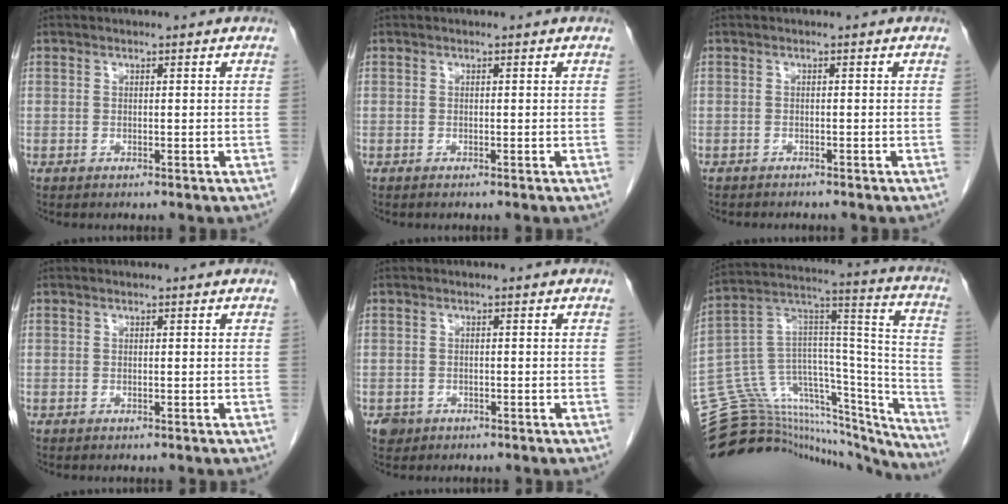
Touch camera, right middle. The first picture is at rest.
{"total": 0.0}
{"total": 2.3, "force": [-2.1, 0.6, 0.6], "torque": [-0.013, -0.003, -0.025]}
{"total": 0.0}
{"total": 1.7, "force": [-1.0, 1.4, 0.2], "torque": [-0.005, 0.005, -0.013]}
{"total": 35.2, "force": [-32.3, 8.3, 11.2], "torque": [-0.135, 0.035, -0.457]}